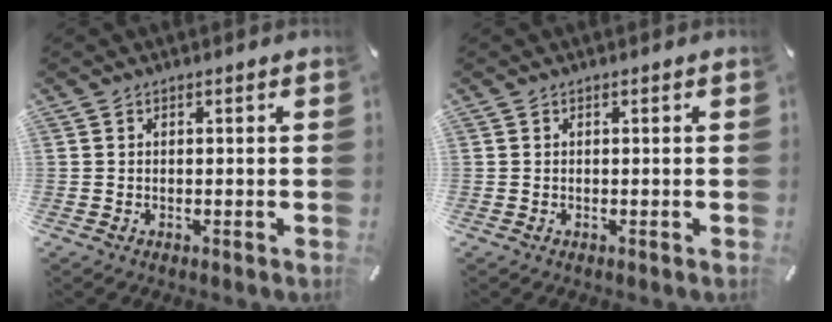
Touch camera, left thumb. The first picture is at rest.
{"total": 0.0}